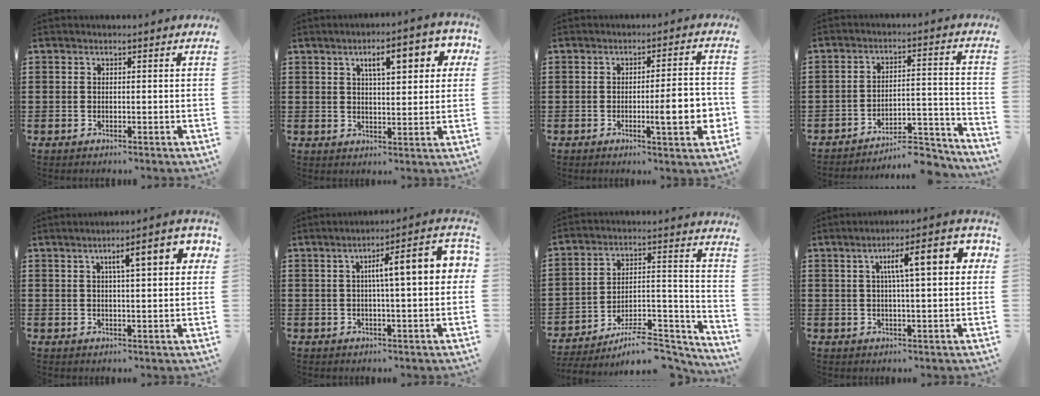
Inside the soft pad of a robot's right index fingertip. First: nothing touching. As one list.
[{"total": 7.1, "force": [3.0, 2.3, 6.0], "torque": [-0.100, 0.001, 0.043]}, {"total": 7.8, "force": [-1.6, 1.3, 7.6], "torque": [-0.105, -0.011, -0.026]}, {"total": 7.1, "force": [-6.7, 1.1, 2.1], "torque": [-0.027, 0.017, -0.129]}, {"total": 6.9, "force": [2.4, 1.6, 6.3], "torque": [-0.104, -0.001, 0.031]}, {"total": 8.1, "force": [1.1, 1.1, 8.0], "torque": [-0.135, -0.004, 0.007]}, {"total": 9.1, "force": [-7.6, 2.7, 4.1], "torque": [-0.049, 0.026, -0.141]}, {"total": 8.9, "force": [2.3, 1.9, 8.4], "torque": [-0.142, 0.000, 0.028]}]